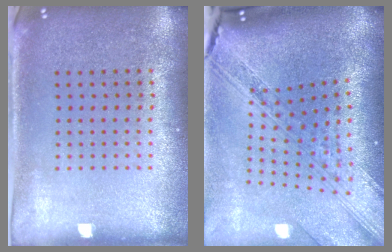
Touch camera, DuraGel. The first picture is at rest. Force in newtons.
{"total": 4.2, "press": 3.0, "slide": 2.9}